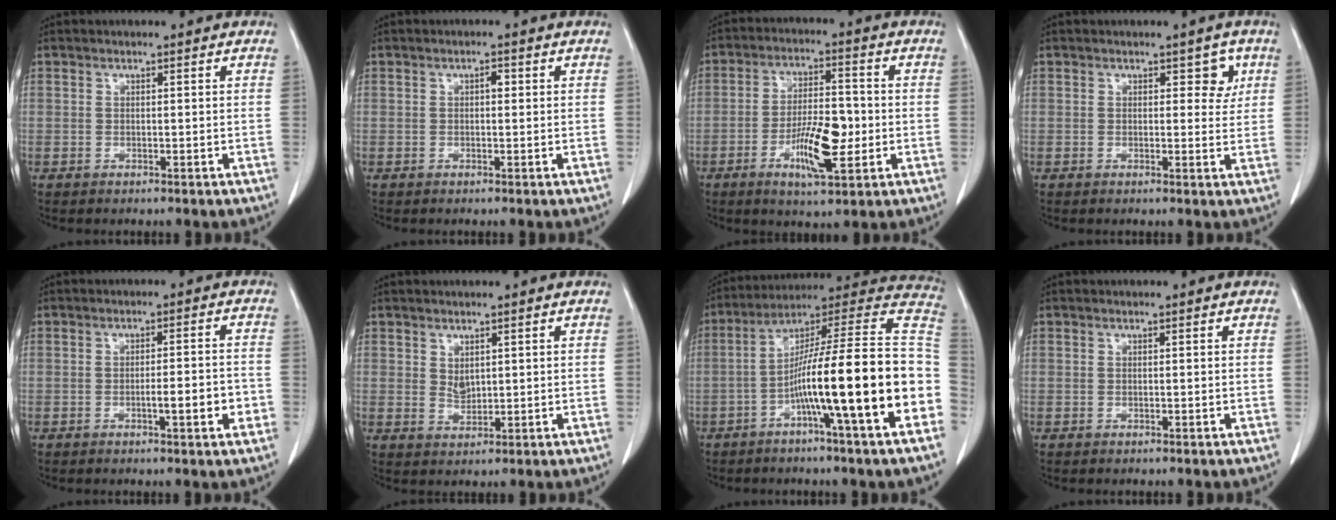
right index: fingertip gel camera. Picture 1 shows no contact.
{"total": 1.0, "force": [0.2, 0.5, 0.9], "torque": [-0.012, 0.003, 0.002]}
{"total": 9.7, "force": [-2.8, 2.6, 9.0], "torque": [-0.164, -0.002, -0.046]}
{"total": 3.0, "force": [1.2, 1.9, 2.0], "torque": [-0.014, 0.001, 0.012]}
{"total": 4.7, "force": [-1.6, 0.6, 4.4], "torque": [-0.064, 0.002, -0.019]}
{"total": 2.1, "force": [0.9, 1.3, 1.3], "torque": [-0.025, -0.004, 0.025]}
{"total": 22.3, "force": [-6.0, -0.3, 21.5], "torque": [-0.267, 0.016, -0.103]}
{"total": 0.0}